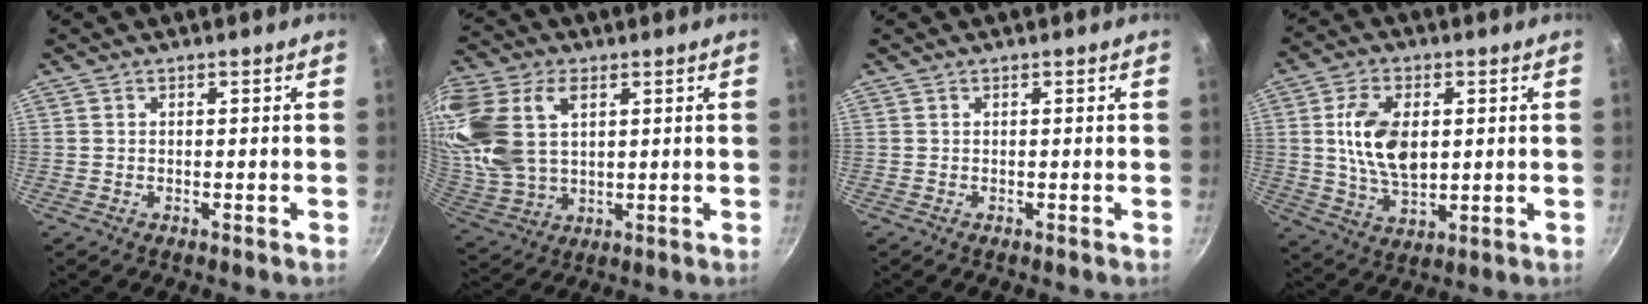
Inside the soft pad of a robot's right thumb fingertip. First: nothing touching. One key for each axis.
{"total": 20.9, "fx": 6.5, "fy": 13.8, "fz": 14.3, "tx": -0.319, "ty": 0.000, "tz": 0.132}
{"total": 0.0}
{"total": 12.0, "fx": 1.7, "fy": 7.0, "fz": 9.6, "tx": -0.162, "ty": -0.009, "tz": 0.035}